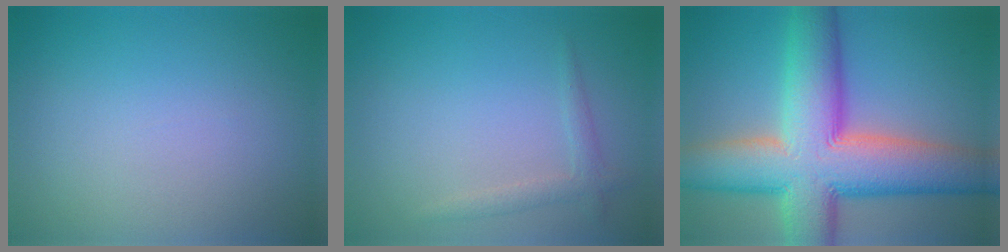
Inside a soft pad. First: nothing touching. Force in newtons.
{"total": 1.5, "press": 1.5, "slide": 0.1}
{"total": 14.2, "press": 14.2, "slide": 0.8}